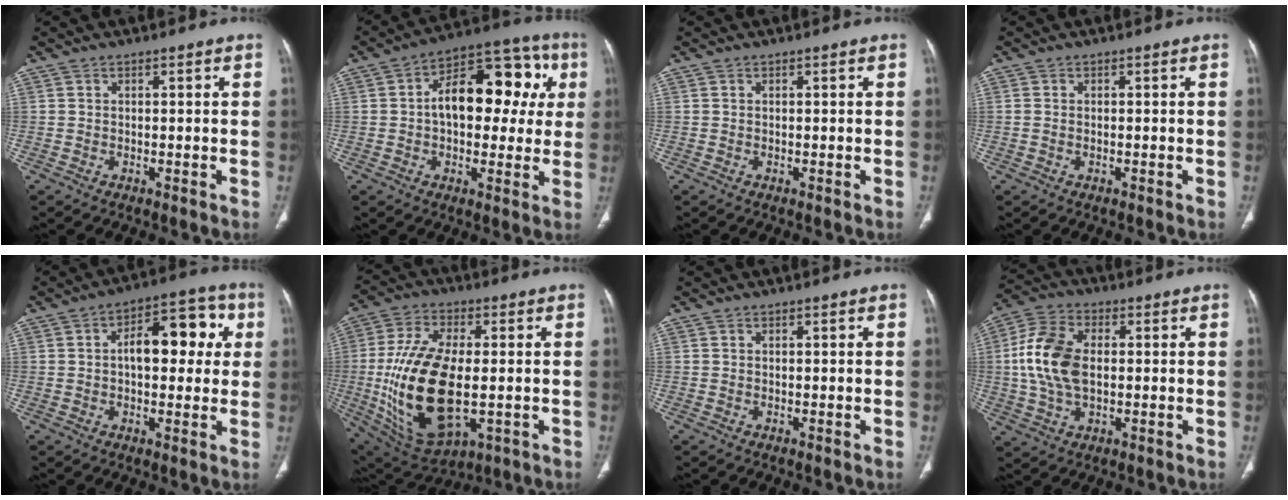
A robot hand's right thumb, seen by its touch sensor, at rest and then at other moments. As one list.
[{"total": 18.1, "force": [2.7, 10.7, 14.4], "torque": [-0.154, 0.037, 0.031]}, {"total": 0.0}, {"total": 0.5, "force": [-0.2, 0.3, 0.4], "torque": [-0.015, 0.001, -0.002]}, {"total": 13.0, "force": [2.1, 7.0, 10.7], "torque": [-0.113, 0.030, 0.023]}, {"total": 22.0, "force": [-2.3, 11.2, 18.8], "torque": [-0.374, -0.010, -0.020]}, {"total": 0.0}, {"total": 12.5, "force": [0.6, 7.6, 9.9], "torque": [-0.203, 0.015, 0.009]}]